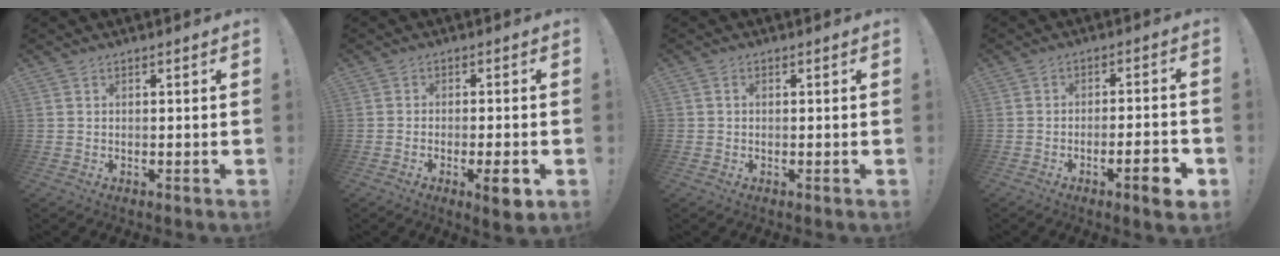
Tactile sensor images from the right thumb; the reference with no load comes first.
{"total": 5.7, "force": [-2.6, 1.2, 4.9], "torque": [-0.068, 0.005, -0.038]}
{"total": 0.8, "force": [-0.3, 0.7, 0.2], "torque": [-0.009, 0.006, -0.004]}
{"total": 8.1, "force": [-3.9, 1.4, 6.9], "torque": [-0.099, 0.016, -0.063]}